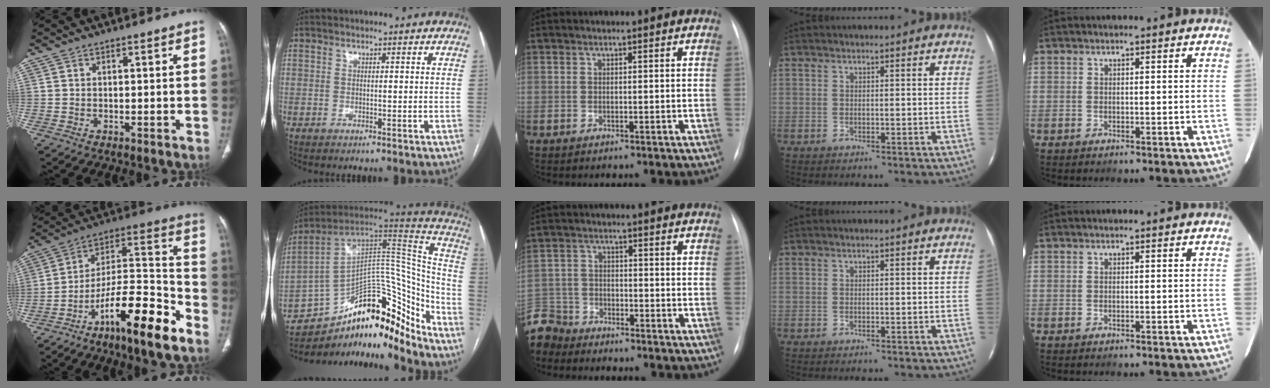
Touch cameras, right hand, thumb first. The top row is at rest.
{"thumb": {"total": 18.9, "force": [-11.4, 3.9, 14.5], "torque": [-0.243, 0.080, -0.193]}, "index": {"total": 24.0, "force": [-17.9, 8.6, 13.5], "torque": [-0.151, 0.071, -0.269]}, "middle": {"total": 7.5, "force": [-6.9, 2.9, 0.0], "torque": [-0.009, -0.001, -0.137]}}